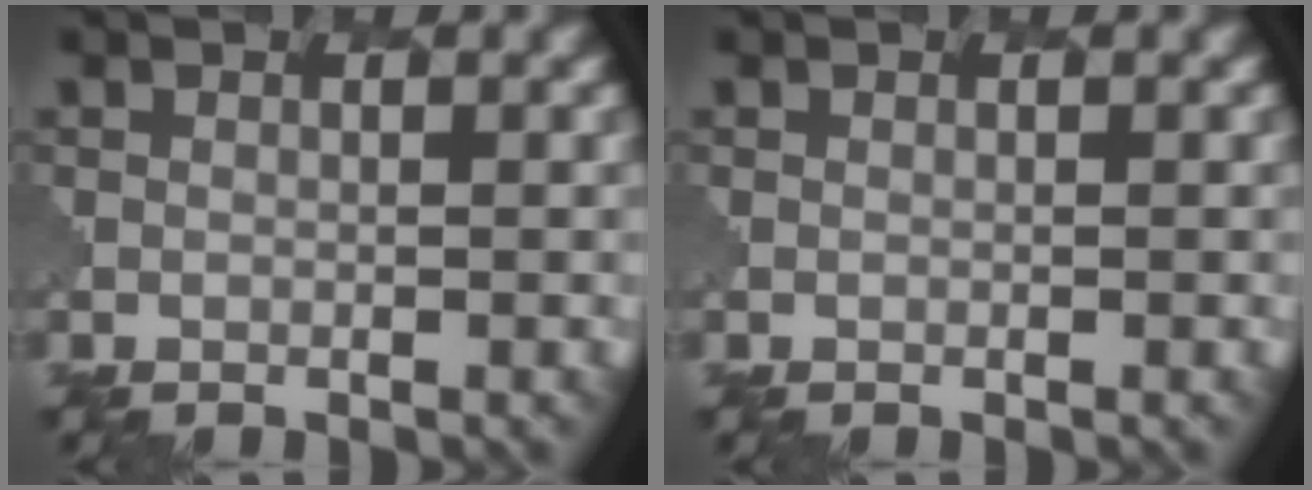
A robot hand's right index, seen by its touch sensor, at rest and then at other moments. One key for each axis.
{"total": 0.0}